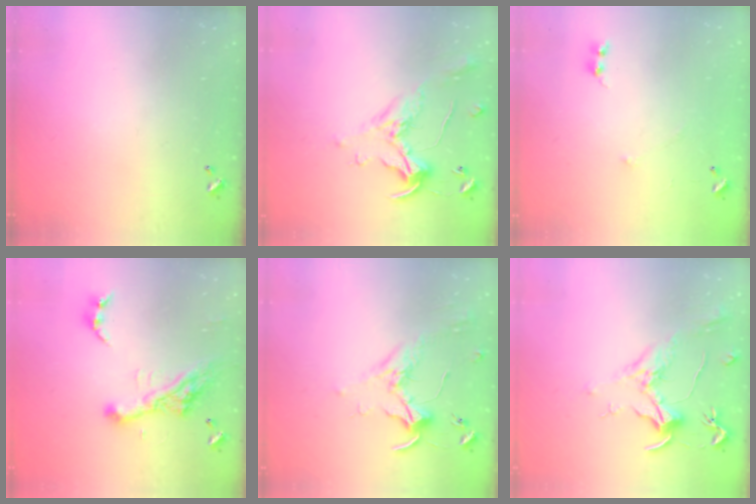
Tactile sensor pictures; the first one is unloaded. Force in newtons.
{"total": 1.1, "press": 0.8, "slide": 0.9}
{"total": 6.3, "press": 6.3, "slide": 0.4}
{"total": 14.0, "press": 13.9, "slide": 1.7}
{"total": 1.7, "press": 1.7, "slide": 0.4}
{"total": 1.9, "press": 1.7, "slide": 0.9}